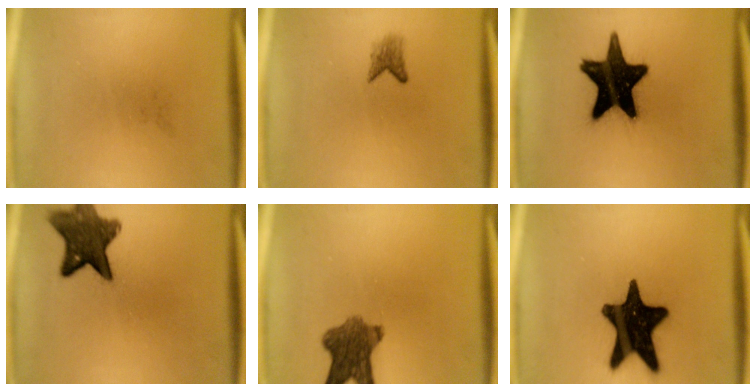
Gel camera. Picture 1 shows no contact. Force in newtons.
{"total": 1.8}
{"total": 19.3}
{"total": 10.1}
{"total": 8.1}
{"total": 19.1}